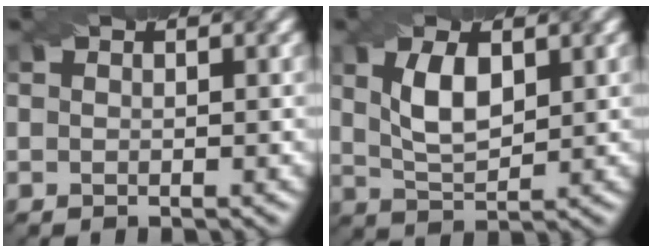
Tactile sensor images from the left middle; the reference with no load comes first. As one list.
[{"total": 4.1, "force": [0.9, 2.0, 3.5], "torque": [-0.081, 0.005, 0.023]}]